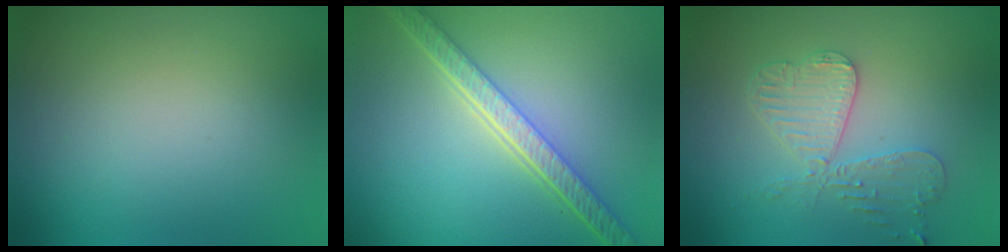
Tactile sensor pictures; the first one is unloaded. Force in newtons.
{"total": 5.7, "press": 4.3, "slide": 3.7}
{"total": 4.2, "press": 3.6, "slide": 2.0}